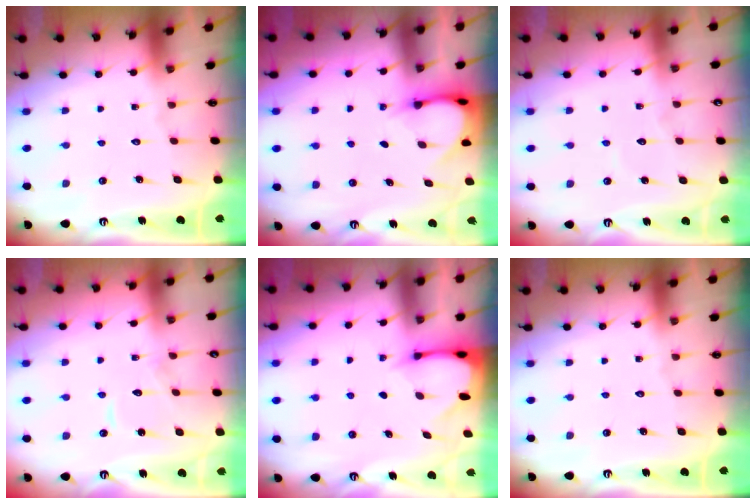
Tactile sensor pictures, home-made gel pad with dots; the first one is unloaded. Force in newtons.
{"total": 3.8, "press": 3.8, "slide": 0.3}
{"total": 5.1, "press": 5.0, "slide": 0.5}
{"total": 7.6, "press": 7.6, "slide": 0.4}
{"total": 2.5, "press": 2.5, "slide": 0.3}
{"total": 0.0}